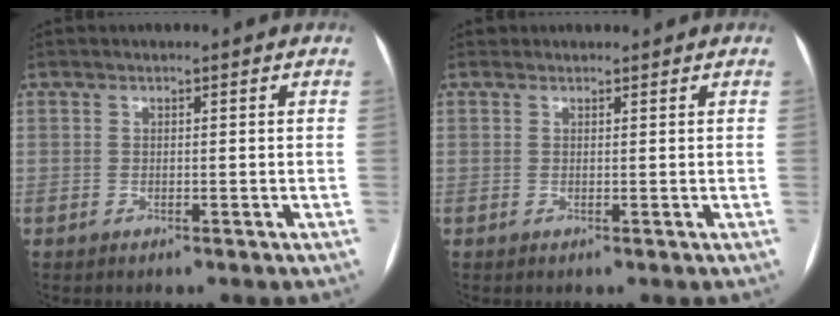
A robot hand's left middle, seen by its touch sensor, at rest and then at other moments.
{"total": 0.7, "force": [0.6, 0.3, -0.1], "torque": [-0.002, 0.007, 0.010]}